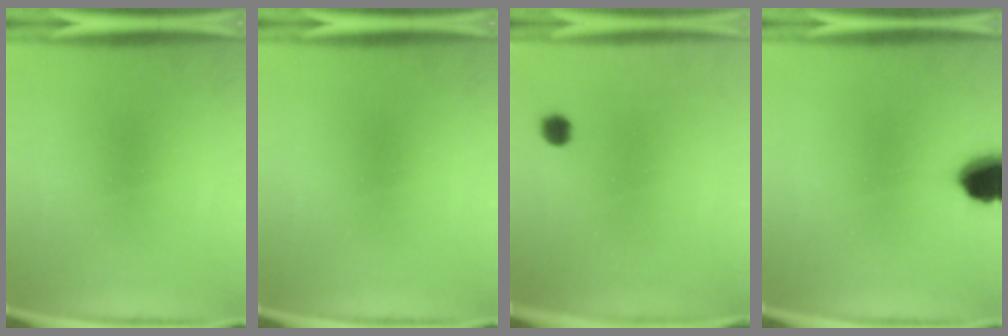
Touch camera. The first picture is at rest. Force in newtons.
{"total": 0.0}
{"total": 1.8}
{"total": 9.6}